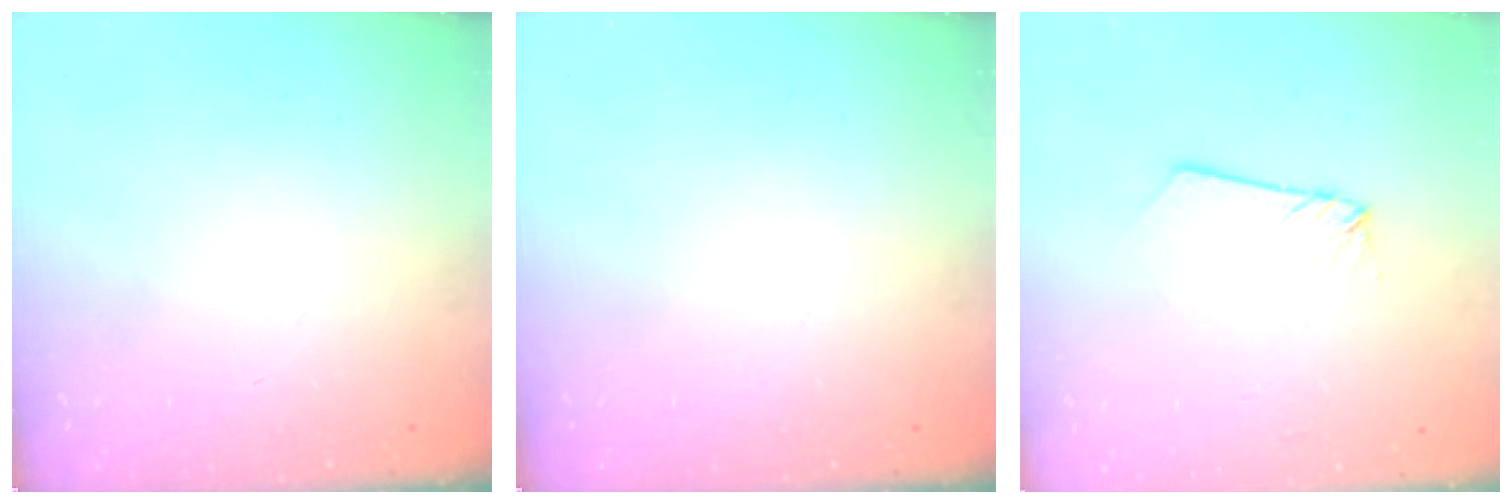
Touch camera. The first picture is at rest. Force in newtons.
{"total": 0.0}
{"total": 2.3, "press": 2.3, "slide": 0.2}